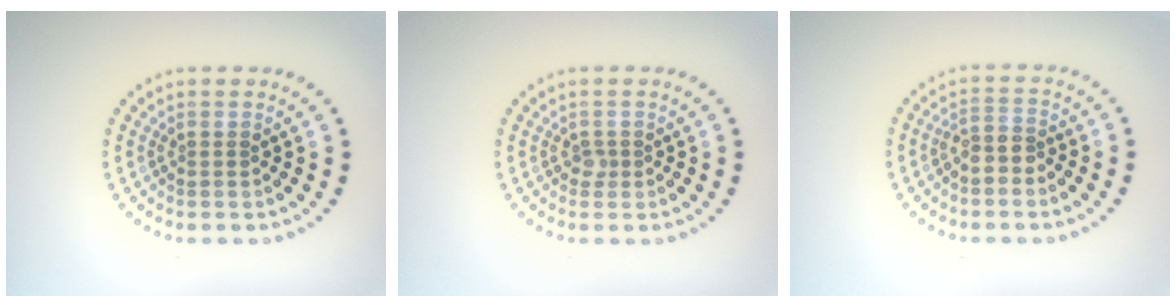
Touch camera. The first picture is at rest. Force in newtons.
{"total": 0.8, "press": 0.5, "slide": 0.6}
{"total": 2.2, "press": 1.9, "slide": 1.2}